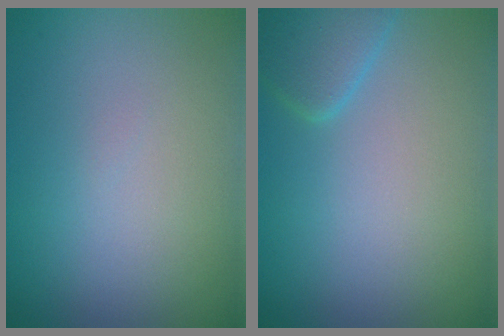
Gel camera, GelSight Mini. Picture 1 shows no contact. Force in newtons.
{"total": 2.3, "press": 2.3, "slide": 0.2}